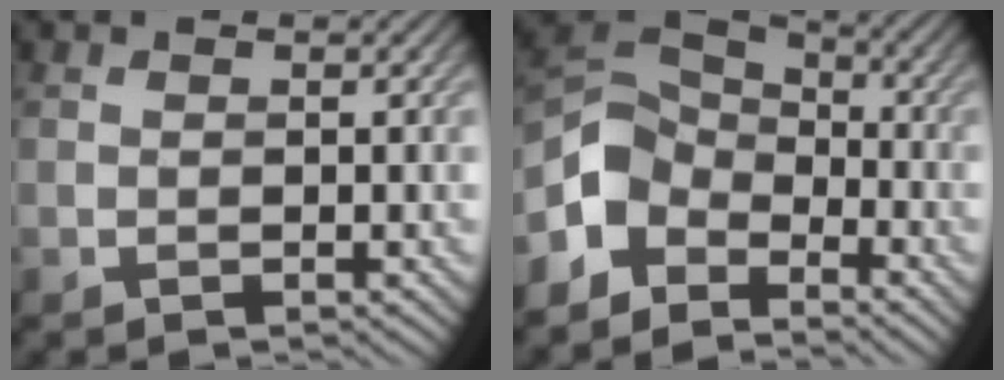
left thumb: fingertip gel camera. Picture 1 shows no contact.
{"total": 7.0, "force": [-4.0, 4.7, 3.3], "torque": [-0.069, 0.005, -0.101]}